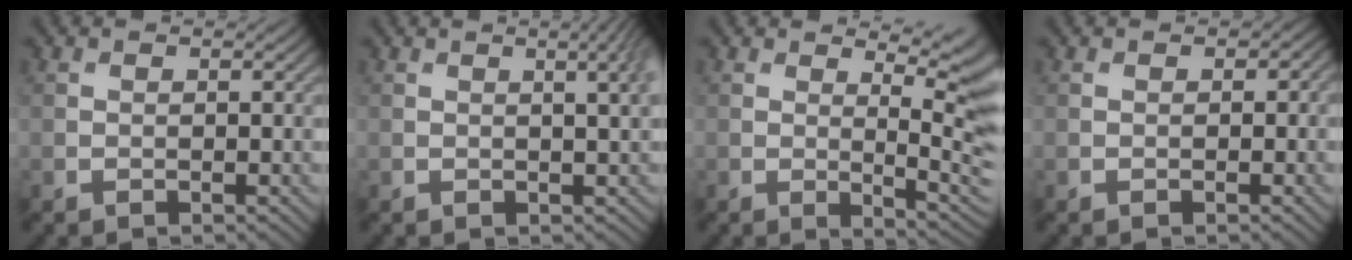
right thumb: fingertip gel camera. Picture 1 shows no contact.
{"total": 3.5, "force": [1.2, 0.9, 3.1], "torque": [-0.035, 0.013, 0.004]}
{"total": 8.0, "force": [2.8, 2.2, 7.1], "torque": [-0.080, 0.004, 0.043]}
{"total": 0.8, "force": [0.0, 0.7, 0.3], "torque": [-0.004, -0.007, -0.002]}